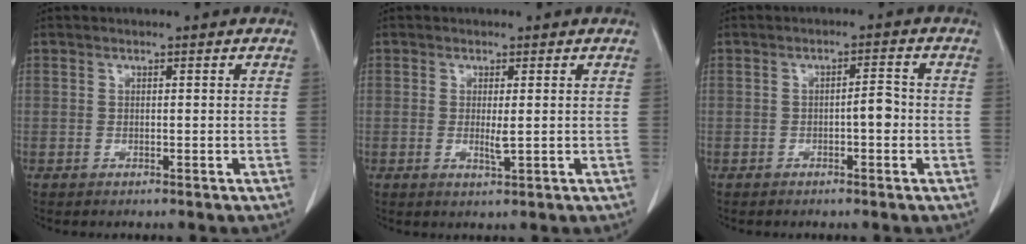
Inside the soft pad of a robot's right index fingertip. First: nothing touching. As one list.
[{"total": 2.1, "force": [0.0, 0.1, 2.1], "torque": [-0.041, -0.006, 0.002]}, {"total": 2.7, "force": [-0.6, 0.6, 2.5], "torque": [-0.034, 0.006, -0.011]}]